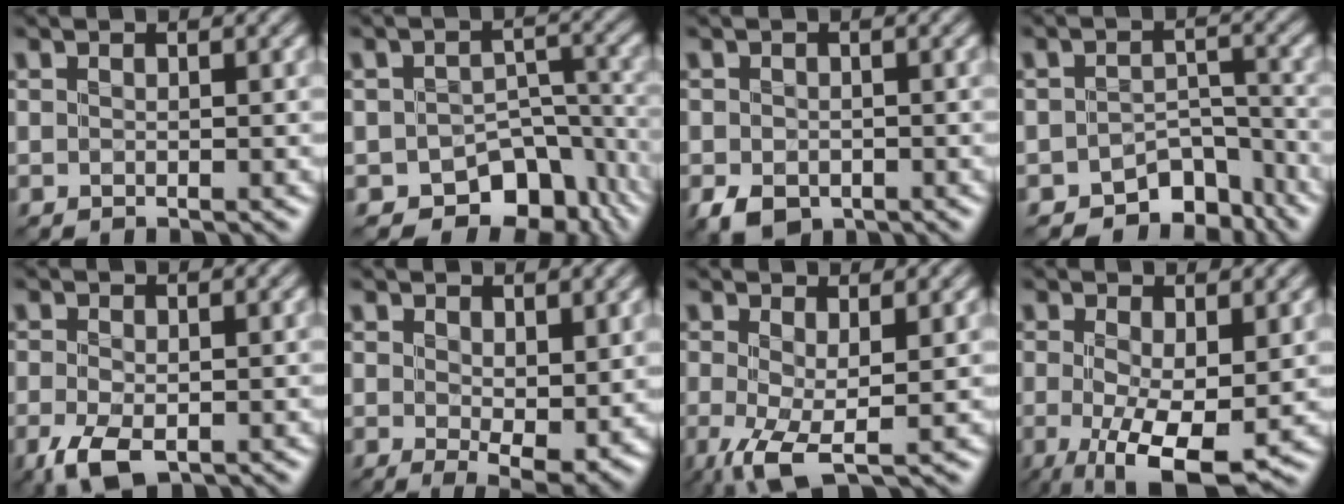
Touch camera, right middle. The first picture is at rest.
{"total": 7.3, "force": [-4.6, 4.4, 3.6], "torque": [-0.031, -0.018, -0.066]}
{"total": 2.7, "force": [-1.2, 2.0, 1.4], "torque": [-0.031, -0.012, -0.022]}
{"total": 5.1, "force": [-4.0, 2.6, 1.9], "torque": [-0.011, -0.007, -0.062]}
{"total": 3.8, "force": [-1.7, 1.9, 2.8], "torque": [-0.069, -0.011, -0.030]}
{"total": 4.6, "force": [1.0, 2.0, 4.1], "torque": [-0.069, -0.014, 0.023]}
{"total": 4.3, "force": [-0.8, 1.2, 4.1], "torque": [-0.088, -0.011, -0.016]}
{"total": 7.6, "force": [-1.5, 2.5, 7.0], "torque": [-0.125, -0.020, -0.023]}